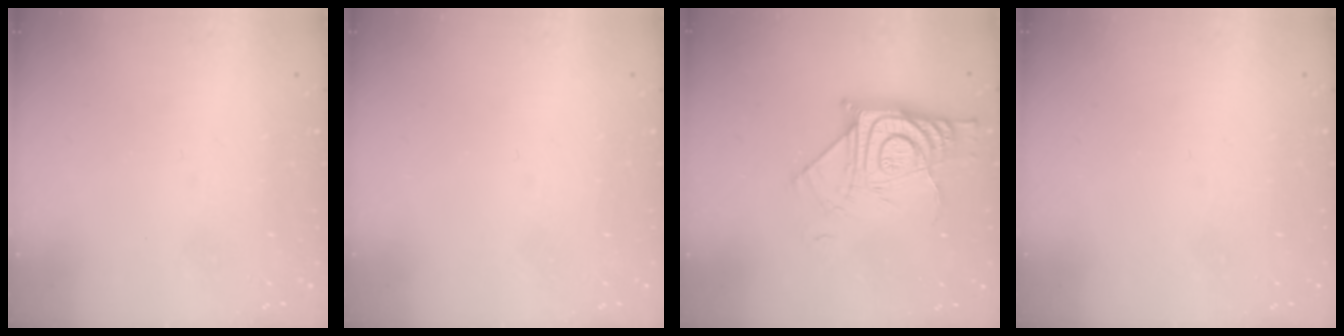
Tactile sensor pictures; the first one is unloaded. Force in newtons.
{"total": 0.0}
{"total": 13.0, "press": 12.9, "slide": 1.1}
{"total": 0.0}